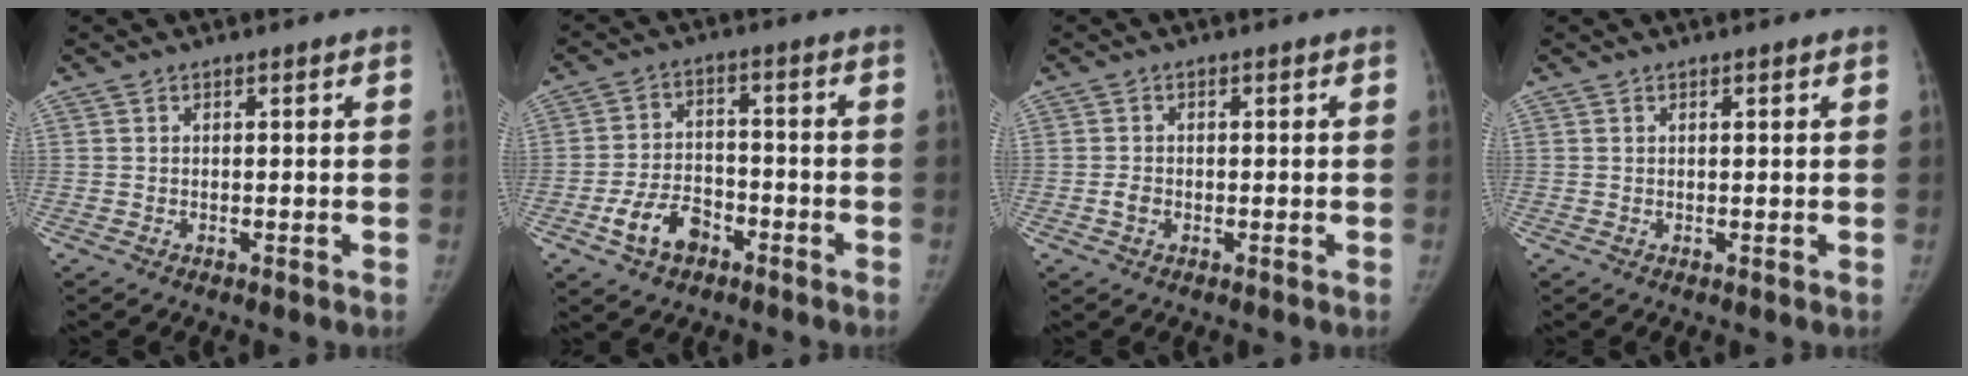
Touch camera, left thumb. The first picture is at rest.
{"total": 8.3, "force": [-4.4, 5.4, 4.4], "torque": [-0.069, 0.031, -0.078]}
{"total": 1.7, "force": [-0.7, 1.4, 0.7], "torque": [-0.007, 0.007, -0.014]}
{"total": 0.6, "force": [0.2, 0.2, 0.6], "torque": [-0.010, 0.000, 0.004]}